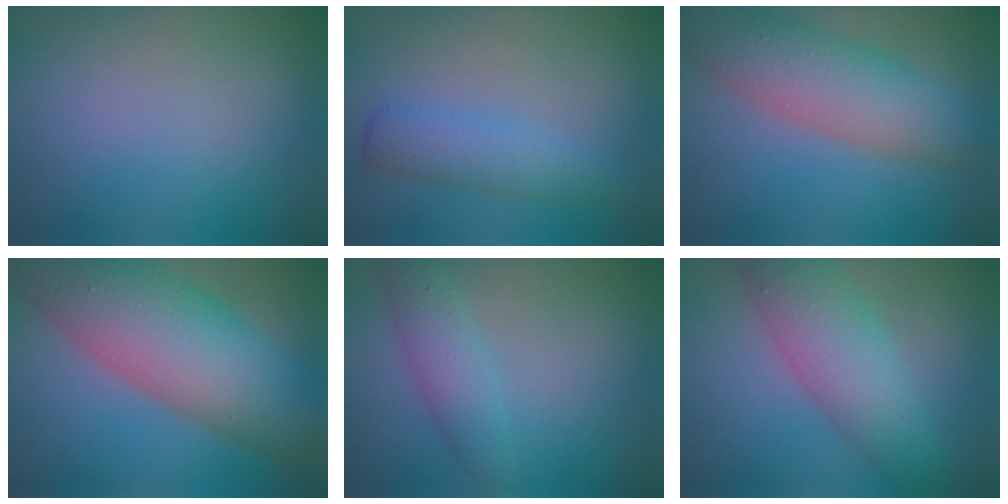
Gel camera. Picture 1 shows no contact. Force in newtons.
{"total": 2.9, "press": 2.9, "slide": 0.1}
{"total": 7.4, "press": 7.4, "slide": 0.3}
{"total": 13.4, "press": 13.3, "slide": 0.5}
{"total": 3.0, "press": 3.0, "slide": 0.1}
{"total": 6.7, "press": 6.7, "slide": 0.2}